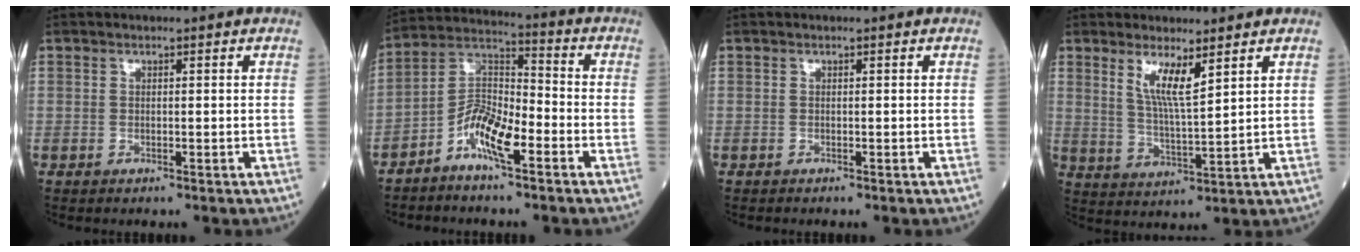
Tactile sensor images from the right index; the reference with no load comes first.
{"total": 8.4, "force": [-4.4, 2.4, 6.8], "torque": [-0.135, 0.017, -0.087]}
{"total": 0.0}
{"total": 5.7, "force": [3.3, 0.4, 4.7], "torque": [-0.090, -0.014, 0.067]}